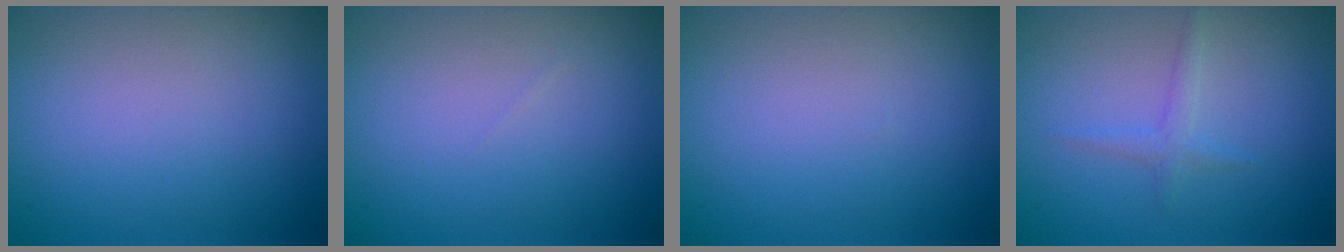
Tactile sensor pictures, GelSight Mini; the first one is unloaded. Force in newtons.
{"total": 0.0}
{"total": 0.0}
{"total": 1.3, "press": 1.3, "slide": 0.1}